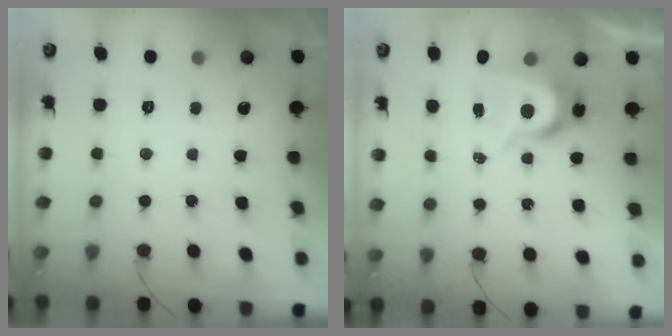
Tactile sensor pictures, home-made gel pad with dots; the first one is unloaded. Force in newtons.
{"total": 8.1, "press": 8.0, "slide": 0.4}